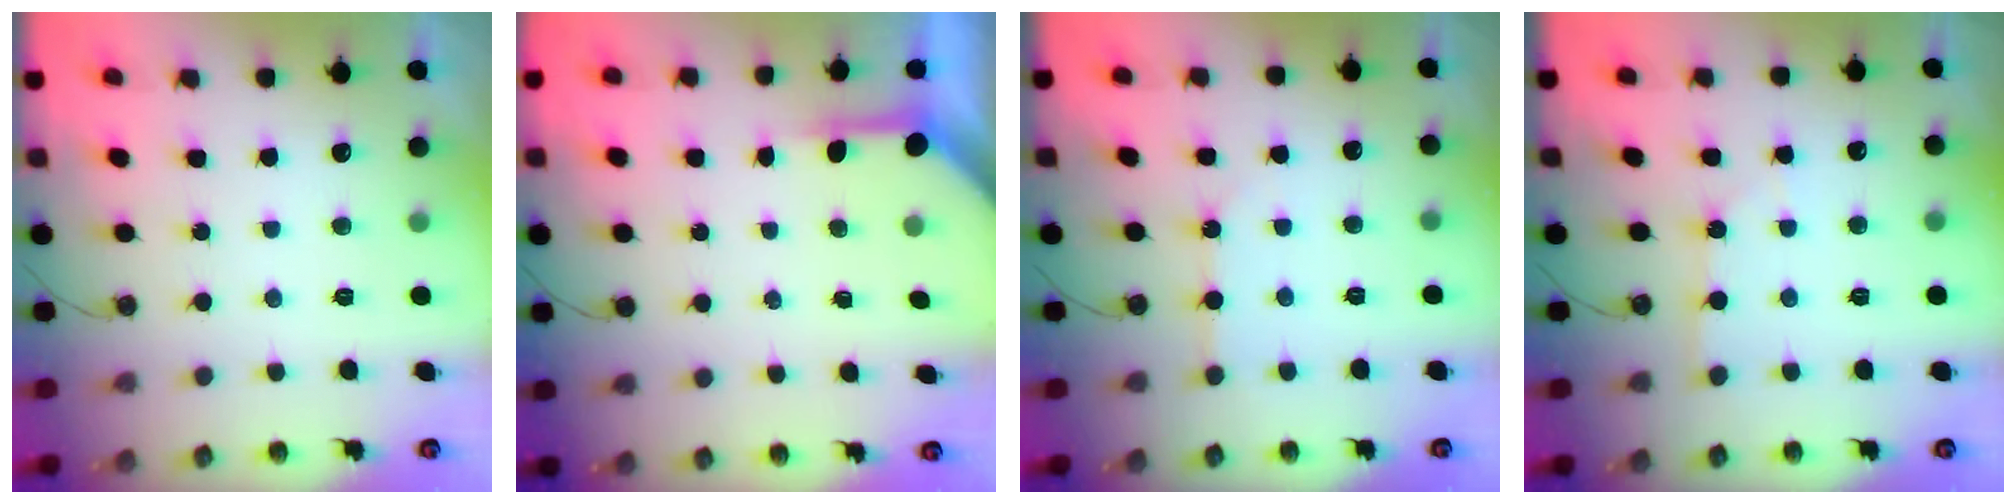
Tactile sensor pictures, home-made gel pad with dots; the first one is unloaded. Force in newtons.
{"total": 3.9, "press": 3.8, "slide": 0.4}
{"total": 4.4, "press": 4.4, "slide": 0.7}
{"total": 2.2, "press": 2.2, "slide": 0.4}